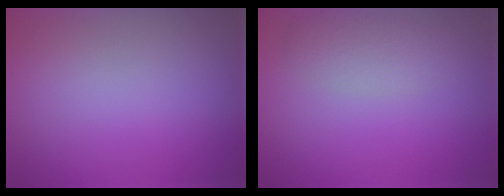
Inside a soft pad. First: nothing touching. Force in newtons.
{"total": 2.3, "press": 2.3, "slide": 0.1}